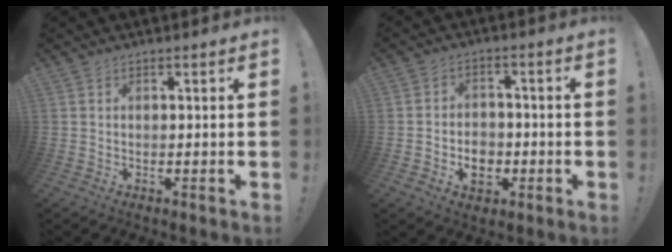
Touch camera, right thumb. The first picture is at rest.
{"total": 7.2, "force": [-2.5, 5.9, 3.3], "torque": [-0.042, 0.013, -0.042]}